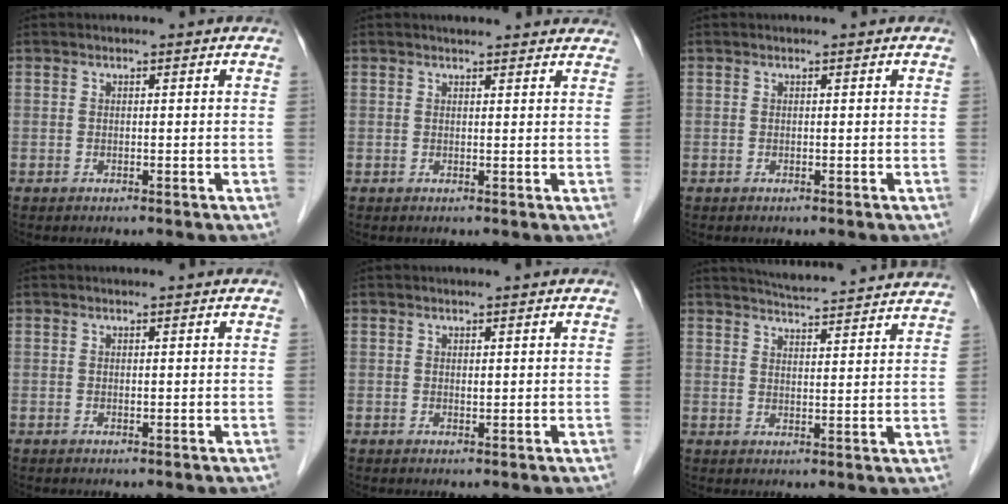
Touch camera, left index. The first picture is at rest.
{"total": 8.8, "force": [8.0, 2.5, 2.7], "torque": [-0.011, 0.014, 0.086]}
{"total": 0.0}
{"total": 0.5, "force": [0.3, 0.4, 0.2], "torque": [0.005, -0.003, 0.003]}
{"total": 0.9, "force": [0.5, 0.5, 0.6], "torque": [-0.002, -0.005, 0.007]}
{"total": 17.3, "force": [16.4, 1.2, 5.2], "torque": [-0.076, -0.001, 0.210]}